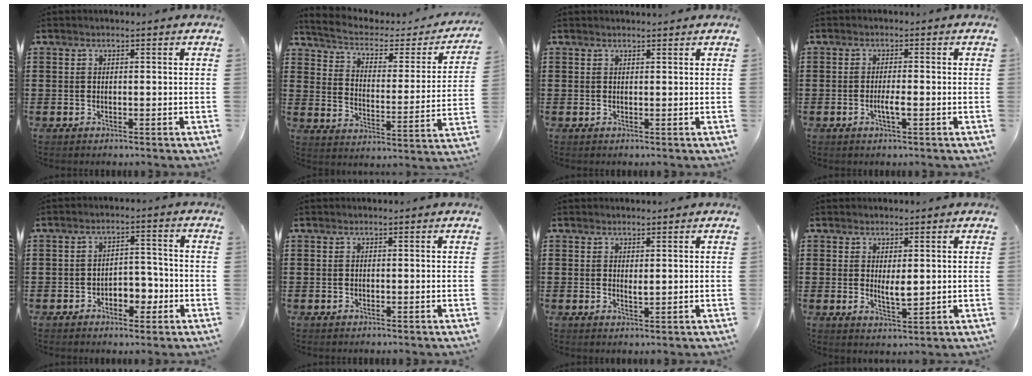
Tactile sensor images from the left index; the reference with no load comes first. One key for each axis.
{"total": 3.5, "fx": 2.3, "fy": 1.5, "fz": 2.2, "tx": -0.056, "ty": -0.019, "tz": 0.032}
{"total": 0.8, "fx": 0.7, "fy": 0.0, "fz": 0.1, "tx": -0.004, "ty": -0.001, "tz": 0.015}
{"total": 2.4, "fx": -0.8, "fy": 0.3, "fz": 2.2, "tx": -0.046, "ty": -0.004, "tz": -0.016}
{"total": 4.3, "fx": -2.2, "fy": 2.7, "fz": 2.5, "tx": -0.040, "ty": 0.007, "tz": -0.047}
{"total": 0.0}
{"total": 1.3, "fx": 0.6, "fy": 0.5, "fz": 1.0, "tx": -0.021, "ty": 0.002, "tz": 0.011}
{"total": 3.4, "fx": 0.9, "fy": 1.2, "fz": 3.0, "tx": -0.053, "ty": -0.002, "tz": 0.013}